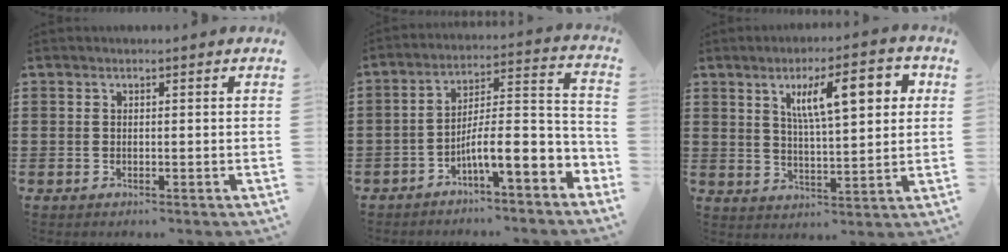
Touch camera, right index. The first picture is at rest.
{"total": 9.2, "force": [-5.0, 1.7, 7.6], "torque": [-0.129, -0.014, -0.093]}
{"total": 10.4, "force": [3.8, 3.2, 9.1], "torque": [-0.158, 0.005, 0.059]}